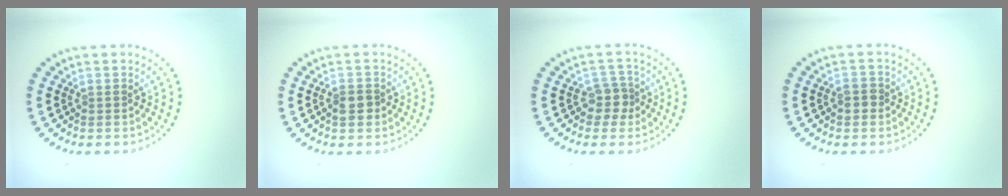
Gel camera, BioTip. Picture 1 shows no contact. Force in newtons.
{"total": 1.8, "press": 1.7, "slide": 0.7}
{"total": 2.2, "press": 1.7, "slide": 1.3}
{"total": 1.5, "press": 1.5, "slide": 0.4}